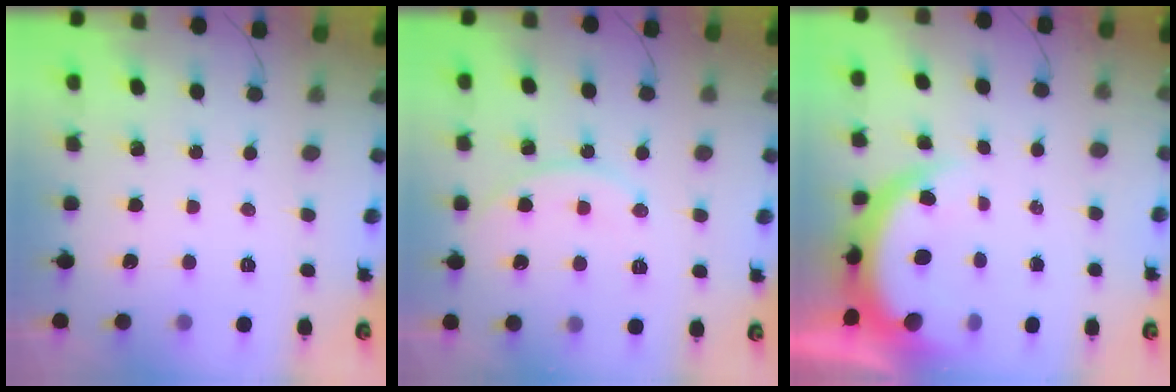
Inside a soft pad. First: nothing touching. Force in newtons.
{"total": 10.2, "press": 10.2, "slide": 0.1}
{"total": 5.2, "press": 5.1, "slide": 0.8}